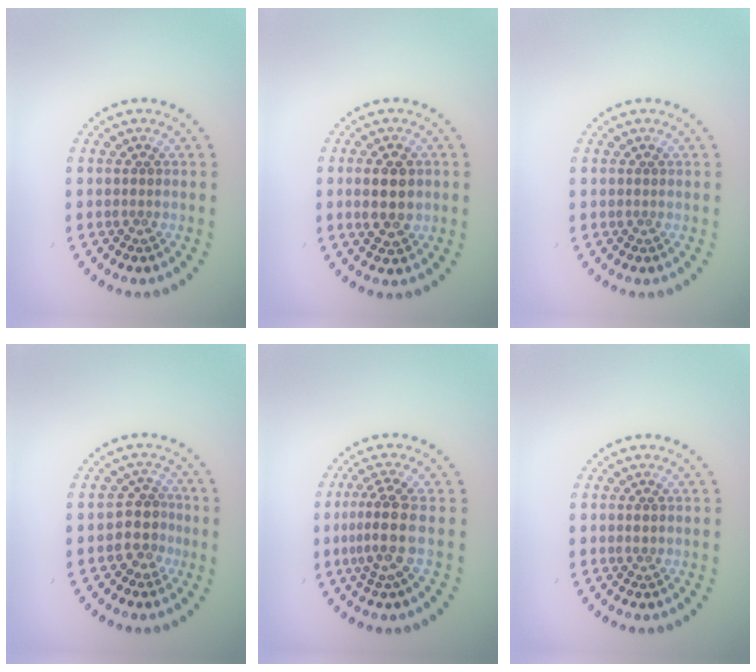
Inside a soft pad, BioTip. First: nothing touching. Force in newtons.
{"total": 3.4, "press": 3.4, "slide": 0.0}
{"total": 0.0}
{"total": 2.6, "press": 2.1, "slide": 1.6}
{"total": 3.2, "press": 2.4, "slide": 2.2}
{"total": 0.8, "press": 0.8, "slide": 0.1}